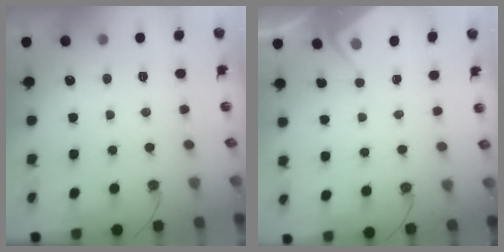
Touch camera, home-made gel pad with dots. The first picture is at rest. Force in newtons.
{"total": 3.7, "press": 3.7, "slide": 0.4}